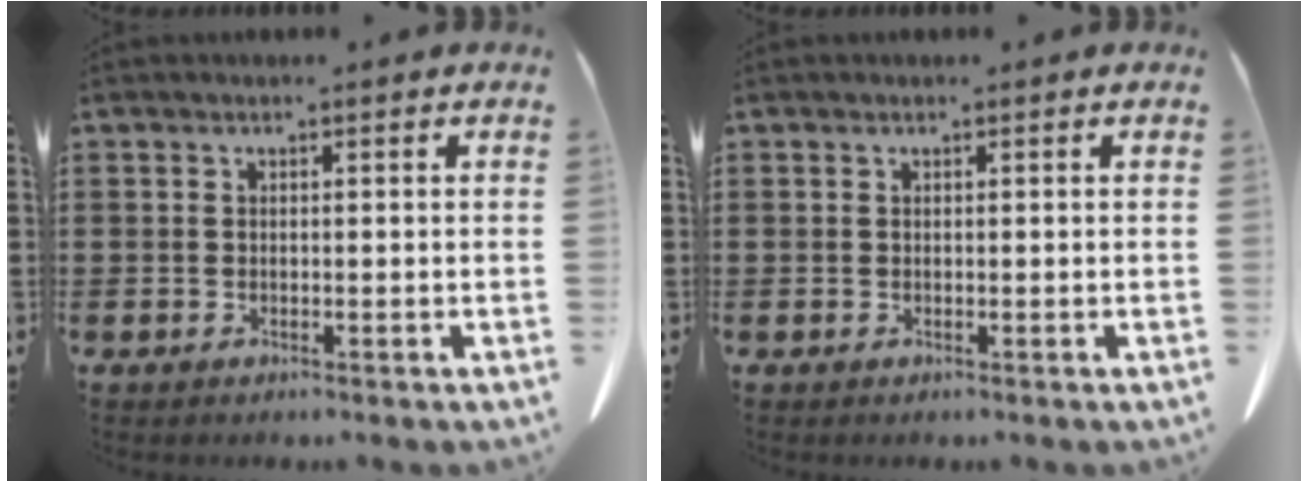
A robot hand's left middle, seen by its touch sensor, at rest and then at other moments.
{"total": 0.0}